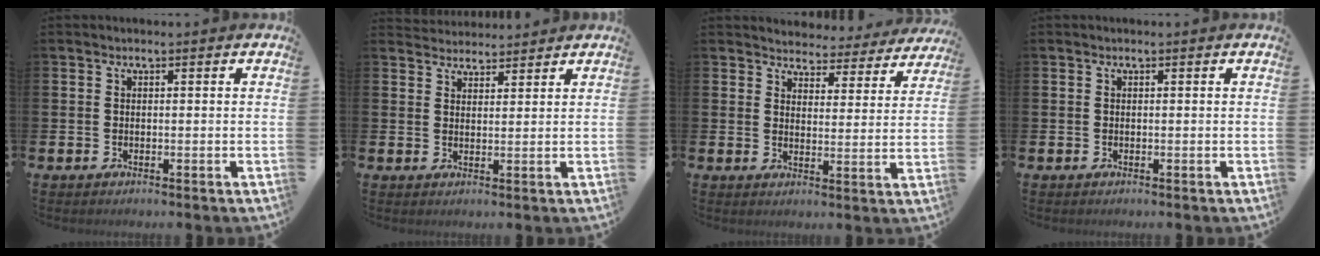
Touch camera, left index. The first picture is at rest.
{"total": 3.0, "force": [2.9, 0.6, -0.3], "torque": [0.002, -0.015, 0.054]}
{"total": 4.0, "force": [3.9, 1.1, -0.1], "torque": [-0.007, -0.037, 0.062]}
{"total": 0.0}